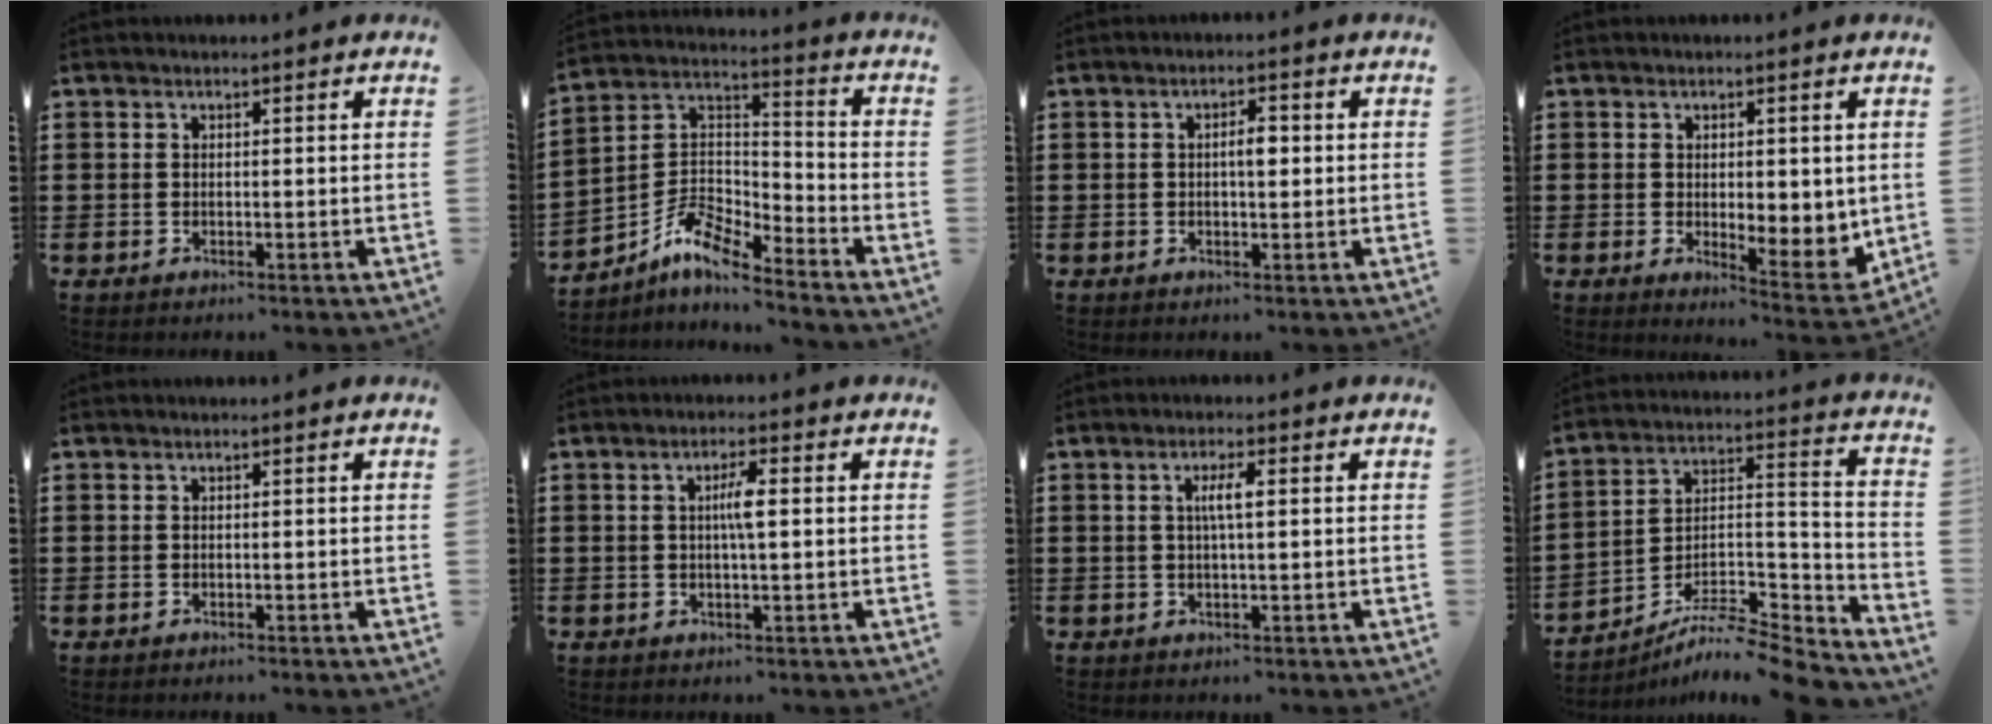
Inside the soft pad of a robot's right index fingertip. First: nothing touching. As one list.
[{"total": 7.7, "force": [-6.0, 2.4, 4.2], "torque": [-0.105, -0.008, -0.124]}, {"total": 2.8, "force": [0.2, 1.0, 2.6], "torque": [-0.043, 0.001, -0.001]}, {"total": 3.8, "force": [0.8, 2.0, 3.1], "torque": [-0.048, 0.000, 0.009]}, {"total": 0.0}, {"total": 3.4, "force": [0.3, 0.5, 3.4], "torque": [-0.064, 0.001, 0.002]}, {"total": 3.2, "force": [0.4, 0.6, 3.1], "torque": [-0.060, 0.003, 0.005]}, {"total": 7.4, "force": [-7.0, 1.0, 2.2], "torque": [-0.026, 0.008, -0.138]}]